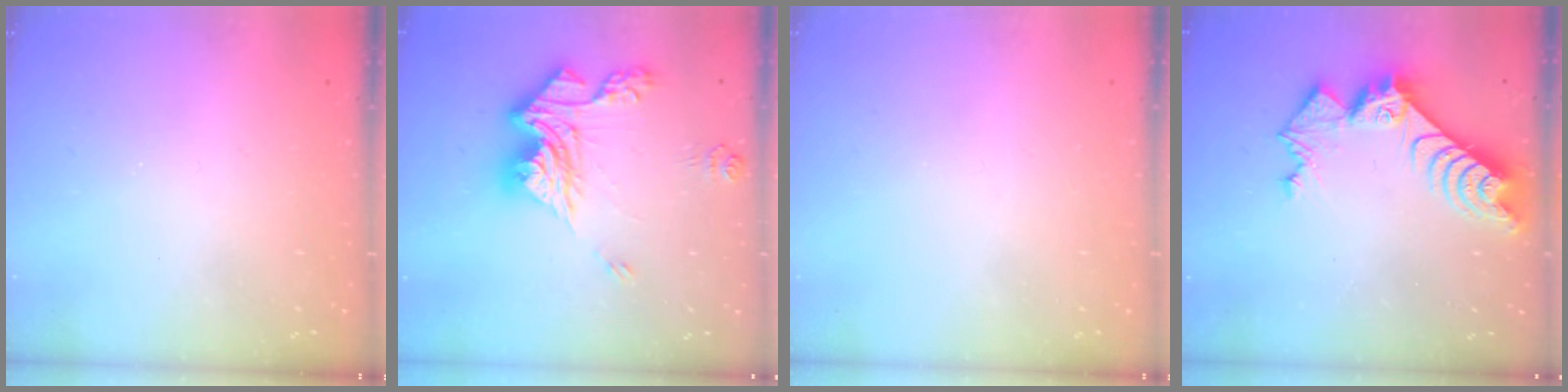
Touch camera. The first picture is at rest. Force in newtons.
{"total": 17.0, "press": 16.9, "slide": 1.7}
{"total": 0.0}
{"total": 10.7, "press": 10.6, "slide": 1.1}